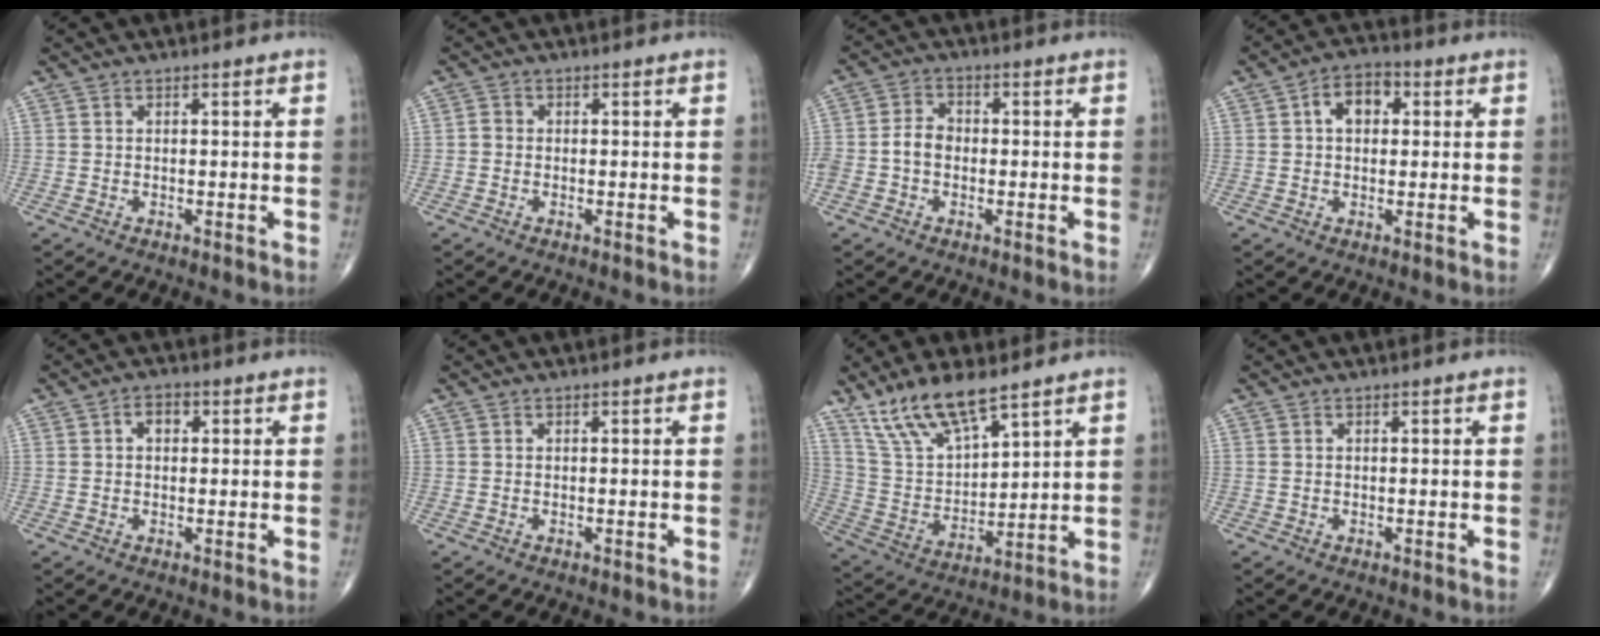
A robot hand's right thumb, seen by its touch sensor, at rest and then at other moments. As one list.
[{"total": 1.2, "force": [-0.3, 1.0, 0.6], "torque": [-0.004, 0.003, -0.008]}, {"total": 4.9, "force": [-1.0, 3.7, 3.1], "torque": [-0.057, 0.019, -0.023]}, {"total": 6.2, "force": [1.4, 4.2, 4.3], "torque": [-0.056, 0.013, 0.013]}, {"total": 2.7, "force": [0.6, 1.9, 1.8], "torque": [-0.023, 0.011, 0.007]}, {"total": 0.0}, {"total": 13.6, "force": [9.9, 4.3, 8.2], "torque": [-0.147, -0.044, 0.207]}, {"total": 0.0}]